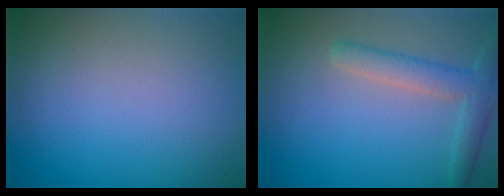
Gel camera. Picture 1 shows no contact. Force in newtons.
{"total": 3.3, "press": 3.3, "slide": 0.1}